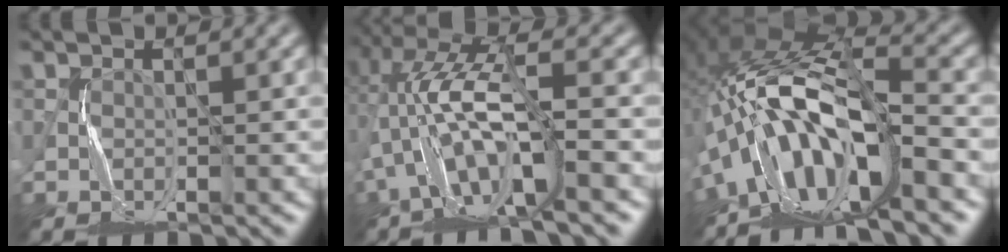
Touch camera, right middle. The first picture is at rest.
{"total": 9.8, "force": [-1.6, 3.5, 8.9], "torque": [-0.182, 0.022, -0.040]}
{"total": 11.6, "force": [-5.1, 4.2, 9.5], "torque": [-0.173, 0.013, -0.098]}